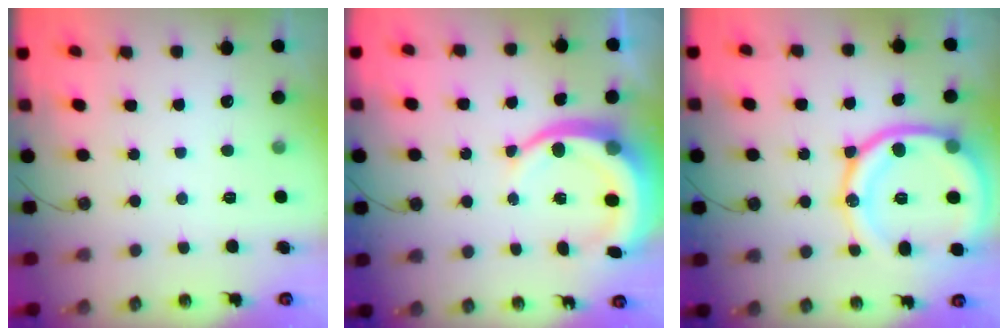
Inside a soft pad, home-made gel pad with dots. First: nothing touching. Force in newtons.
{"total": 11.3, "press": 11.2, "slide": 1.3}
{"total": 21.9, "press": 21.8, "slide": 2.5}